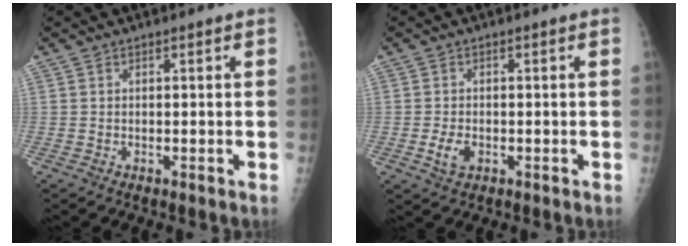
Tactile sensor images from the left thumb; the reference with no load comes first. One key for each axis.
{"total": 3.2, "fx": -0.9, "fy": 2.1, "fz": 2.2, "tx": -0.040, "ty": 0.000, "tz": -0.014}